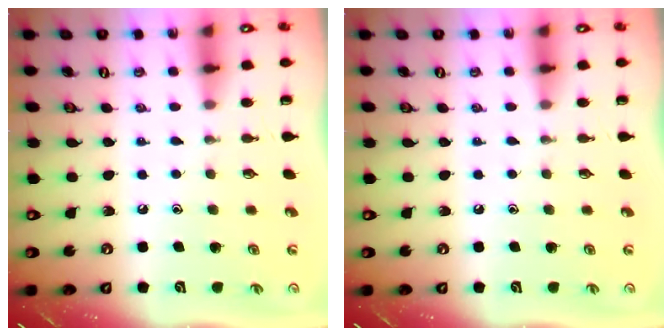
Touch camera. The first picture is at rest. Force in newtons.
{"total": 0.0}